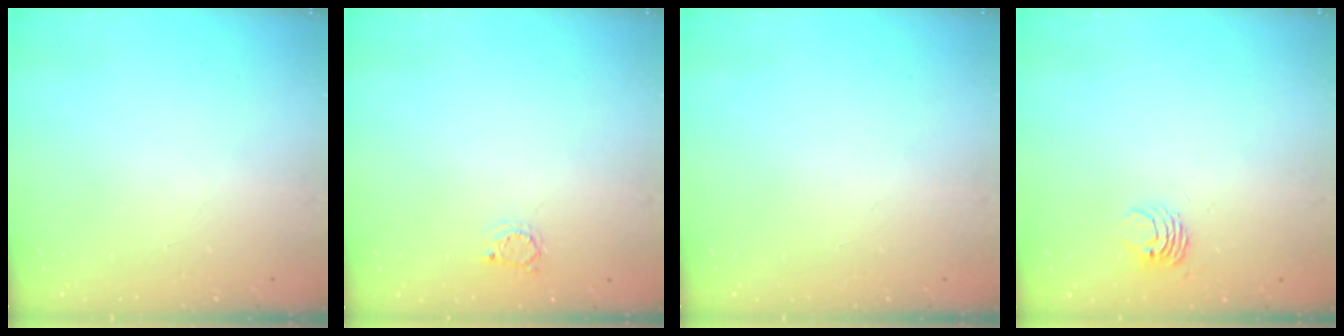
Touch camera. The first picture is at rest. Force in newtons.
{"total": 2.6, "press": 2.6, "slide": 0.4}
{"total": 0.0}
{"total": 4.0, "press": 4.0, "slide": 0.2}